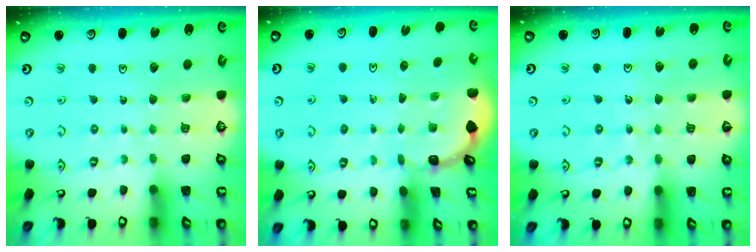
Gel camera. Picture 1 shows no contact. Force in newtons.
{"total": 1.3, "press": 1.3, "slide": 0.1}
{"total": 5.8, "press": 5.7, "slide": 0.6}